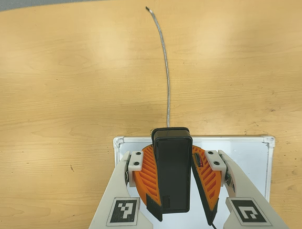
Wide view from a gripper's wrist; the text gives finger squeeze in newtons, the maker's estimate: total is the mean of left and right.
{"total": 9.5, "left": 9.6, "right": 9.4}